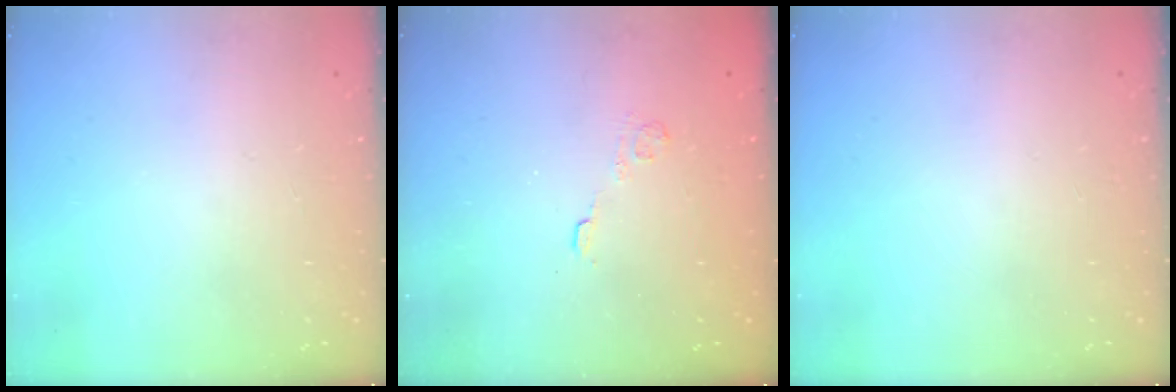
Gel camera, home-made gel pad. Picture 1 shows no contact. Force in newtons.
{"total": 2.7, "press": 2.3, "slide": 1.4}
{"total": 0.0}